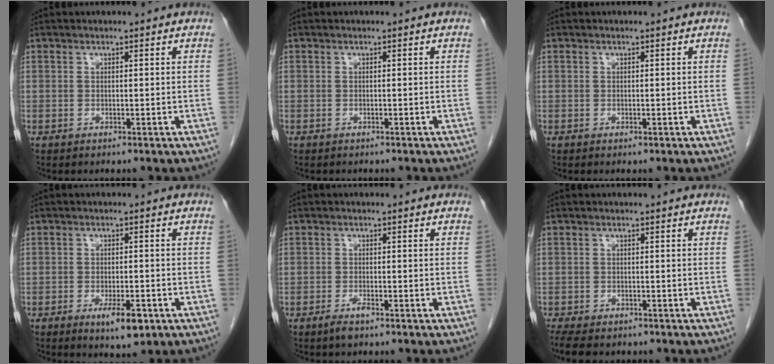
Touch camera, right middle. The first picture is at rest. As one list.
[{"total": 1.1, "force": [-1.0, 0.4, 0.2], "torque": [-0.010, 0.000, -0.013]}, {"total": 0.0}, {"total": 5.2, "force": [-2.6, 1.6, 4.2], "torque": [-0.069, -0.006, -0.032]}, {"total": 2.1, "force": [-1.4, 0.5, 1.4], "torque": [-0.030, -0.001, -0.026]}, {"total": 8.1, "force": [-6.4, 3.1, 3.8], "torque": [-0.069, -0.009, -0.094]}]